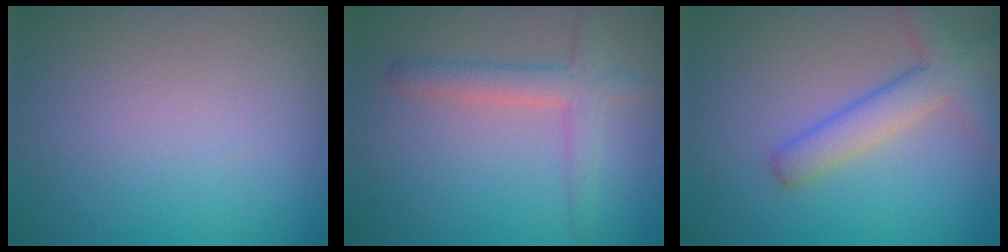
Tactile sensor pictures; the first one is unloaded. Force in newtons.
{"total": 3.0, "press": 3.0, "slide": 0.1}
{"total": 4.2, "press": 4.2, "slide": 0.2}